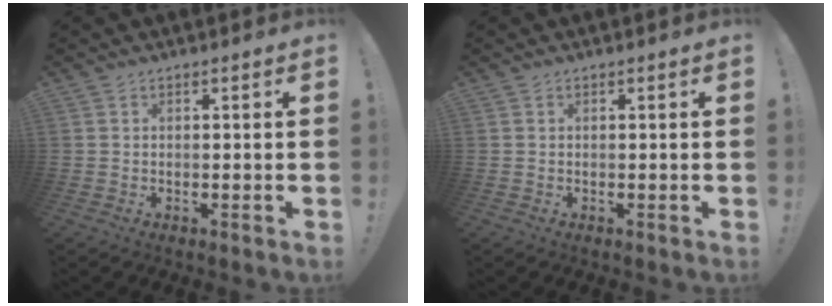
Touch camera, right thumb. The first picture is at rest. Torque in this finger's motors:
{"motor_torque": [-0.09, 0.10, -0.01, 0.00, 0.00]}